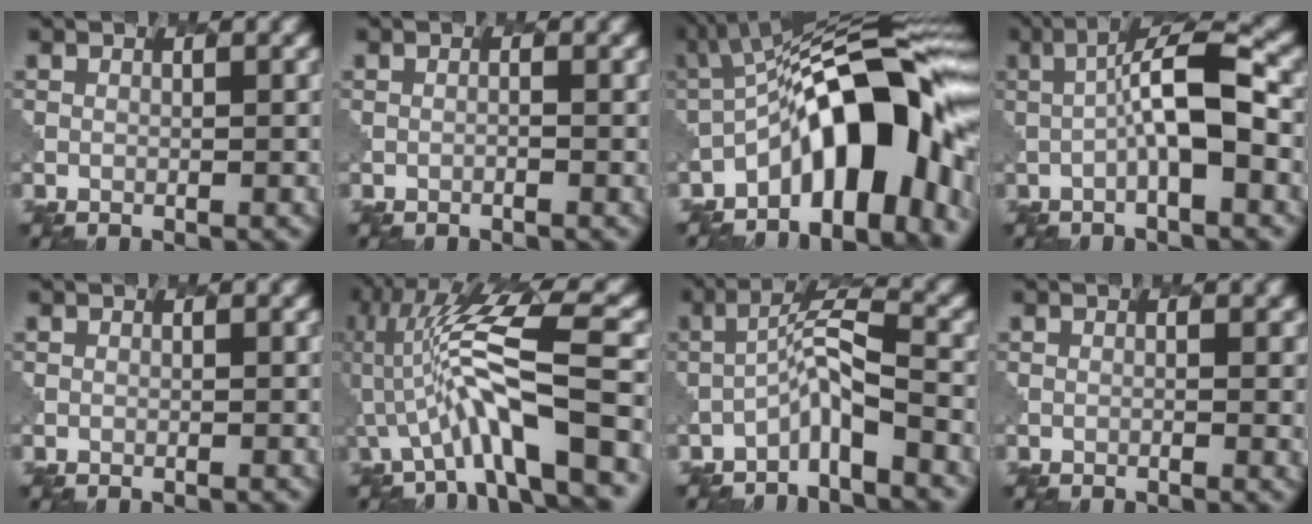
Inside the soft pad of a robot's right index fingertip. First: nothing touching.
{"total": 0.5, "force": [-0.1, -0.4, -0.3], "torque": [0.008, 0.004, -0.011]}
{"total": 13.6, "force": [-4.2, 4.9, 11.9], "torque": [-0.148, 0.027, -0.084]}
{"total": 5.8, "force": [-0.5, 0.8, 5.7], "torque": [-0.093, 0.021, -0.020]}
{"total": 0.0}
{"total": 8.3, "force": [-1.8, 1.3, 8.0], "torque": [-0.147, 0.025, -0.042]}
{"total": 3.1, "force": [-2.1, -0.1, 2.3], "torque": [-0.043, 0.017, -0.052]}
{"total": 1.5, "force": [0.1, 0.9, 1.2], "torque": [0.007, 0.012, -0.002]}